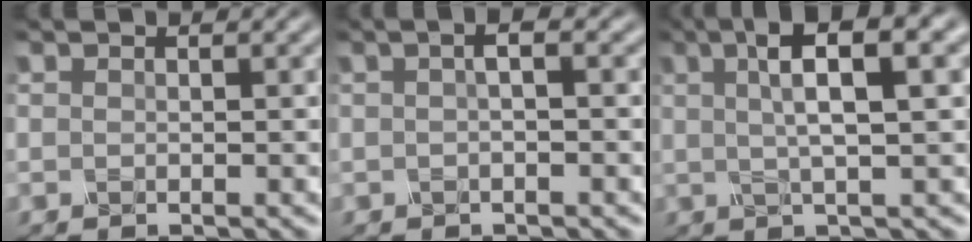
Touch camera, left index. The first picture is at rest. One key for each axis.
{"total": 2.2, "fx": 0.3, "fy": 0.8, "fz": 2.0, "tx": -0.019, "ty": 0.008, "tz": -0.006}
{"total": 7.2, "fx": 2.3, "fy": 1.6, "fz": 6.7, "tx": -0.101, "ty": 0.017, "tz": 0.042}